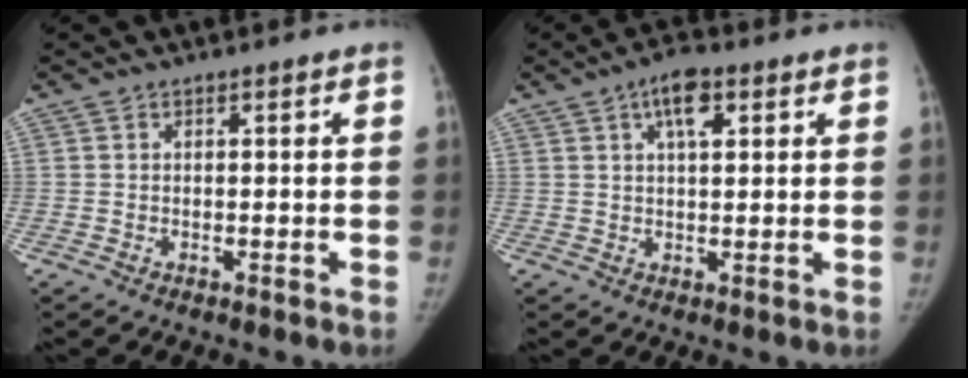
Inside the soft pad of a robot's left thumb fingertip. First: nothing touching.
{"total": 5.9, "force": [2.6, 2.6, 4.6], "torque": [-0.064, 0.001, 0.040]}